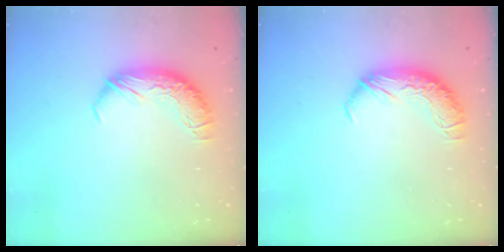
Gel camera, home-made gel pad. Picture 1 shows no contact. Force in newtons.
{"total": 0.0}